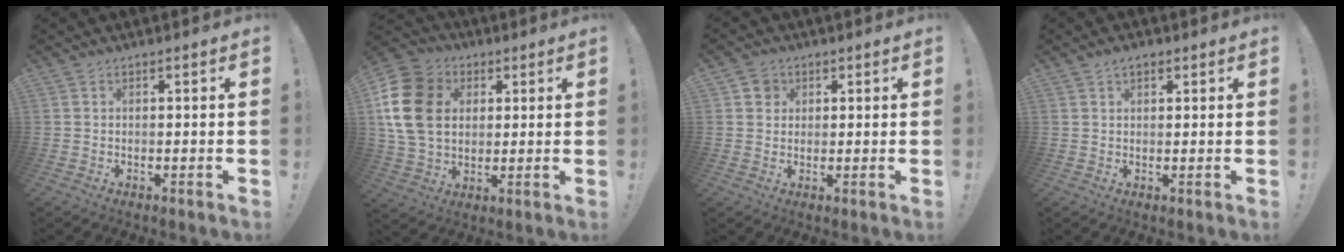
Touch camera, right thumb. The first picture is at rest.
{"total": 17.7, "force": [3.4, 13.7, 10.6], "torque": [-0.196, -0.003, 0.066]}
{"total": 4.1, "force": [1.4, 3.7, 1.1], "torque": [-0.010, -0.001, 0.026]}
{"total": 2.5, "force": [1.5, 1.3, 1.5], "torque": [-0.024, -0.001, 0.027]}